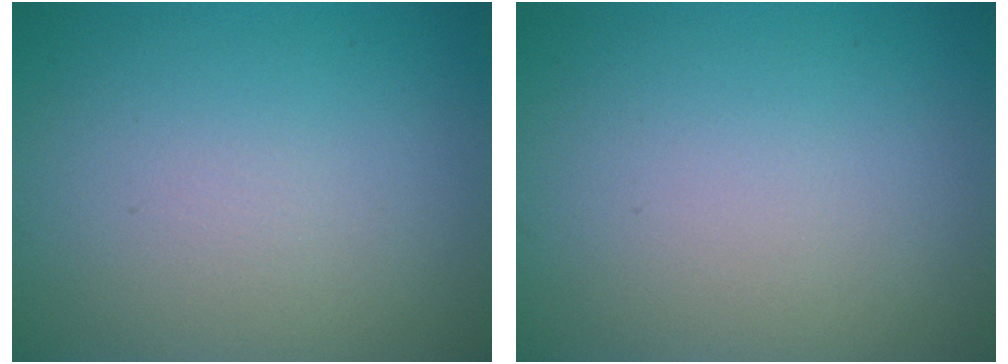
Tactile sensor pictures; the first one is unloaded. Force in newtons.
{"total": 0.0}